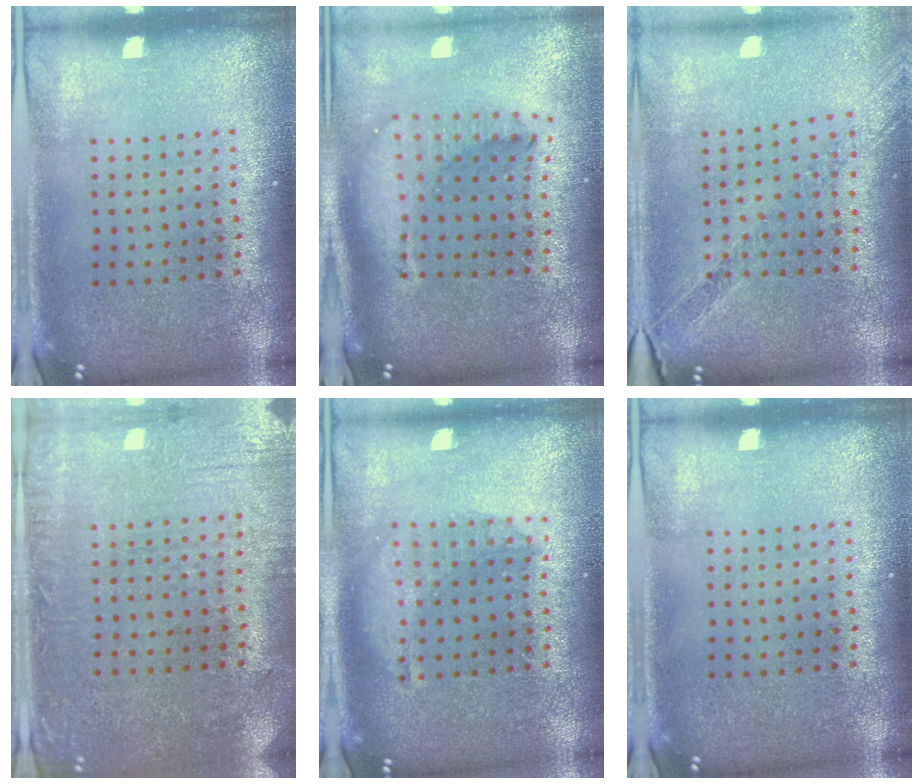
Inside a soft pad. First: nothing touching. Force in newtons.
{"total": 2.1, "press": 1.6, "slide": 1.3}
{"total": 1.1, "press": 1.1, "slide": 0.1}
{"total": 0.6, "press": 0.3, "slide": 0.5}
{"total": 1.4, "press": 1.4, "slide": 0.3}
{"total": 0.0}